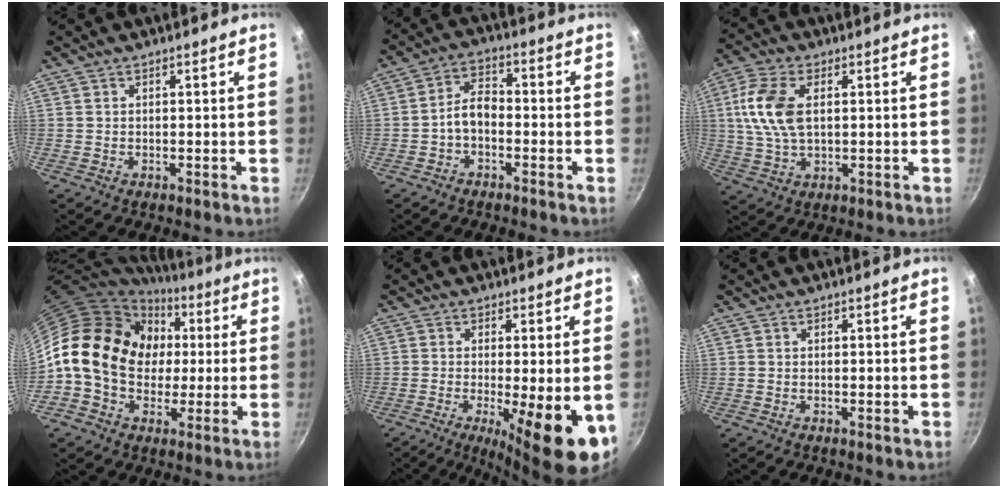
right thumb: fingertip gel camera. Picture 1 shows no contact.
{"total": 5.3, "force": [-1.9, 3.3, 3.8], "torque": [-0.059, 0.033, -0.041]}
{"total": 10.9, "force": [1.9, 6.1, 8.8], "torque": [-0.178, 0.008, 0.032]}
{"total": 19.9, "force": [2.3, 15.4, 12.3], "torque": [-0.182, 0.028, 0.034]}
{"total": 12.6, "force": [-3.6, 2.9, 11.7], "torque": [-0.171, -0.011, -0.047]}
{"total": 0.0}